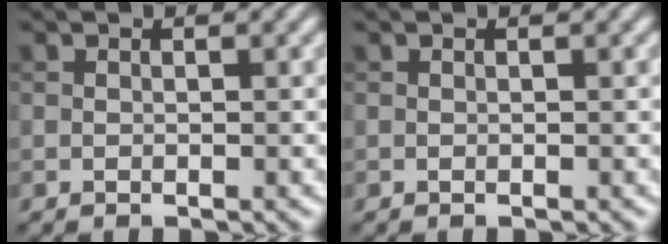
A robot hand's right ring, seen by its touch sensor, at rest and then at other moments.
{"total": 0.0}